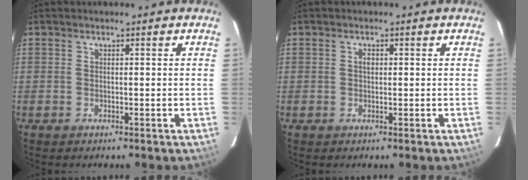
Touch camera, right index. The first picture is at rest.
{"total": 1.0, "force": [0.2, 0.7, 0.7], "torque": [-0.011, 0.004, 0.003]}